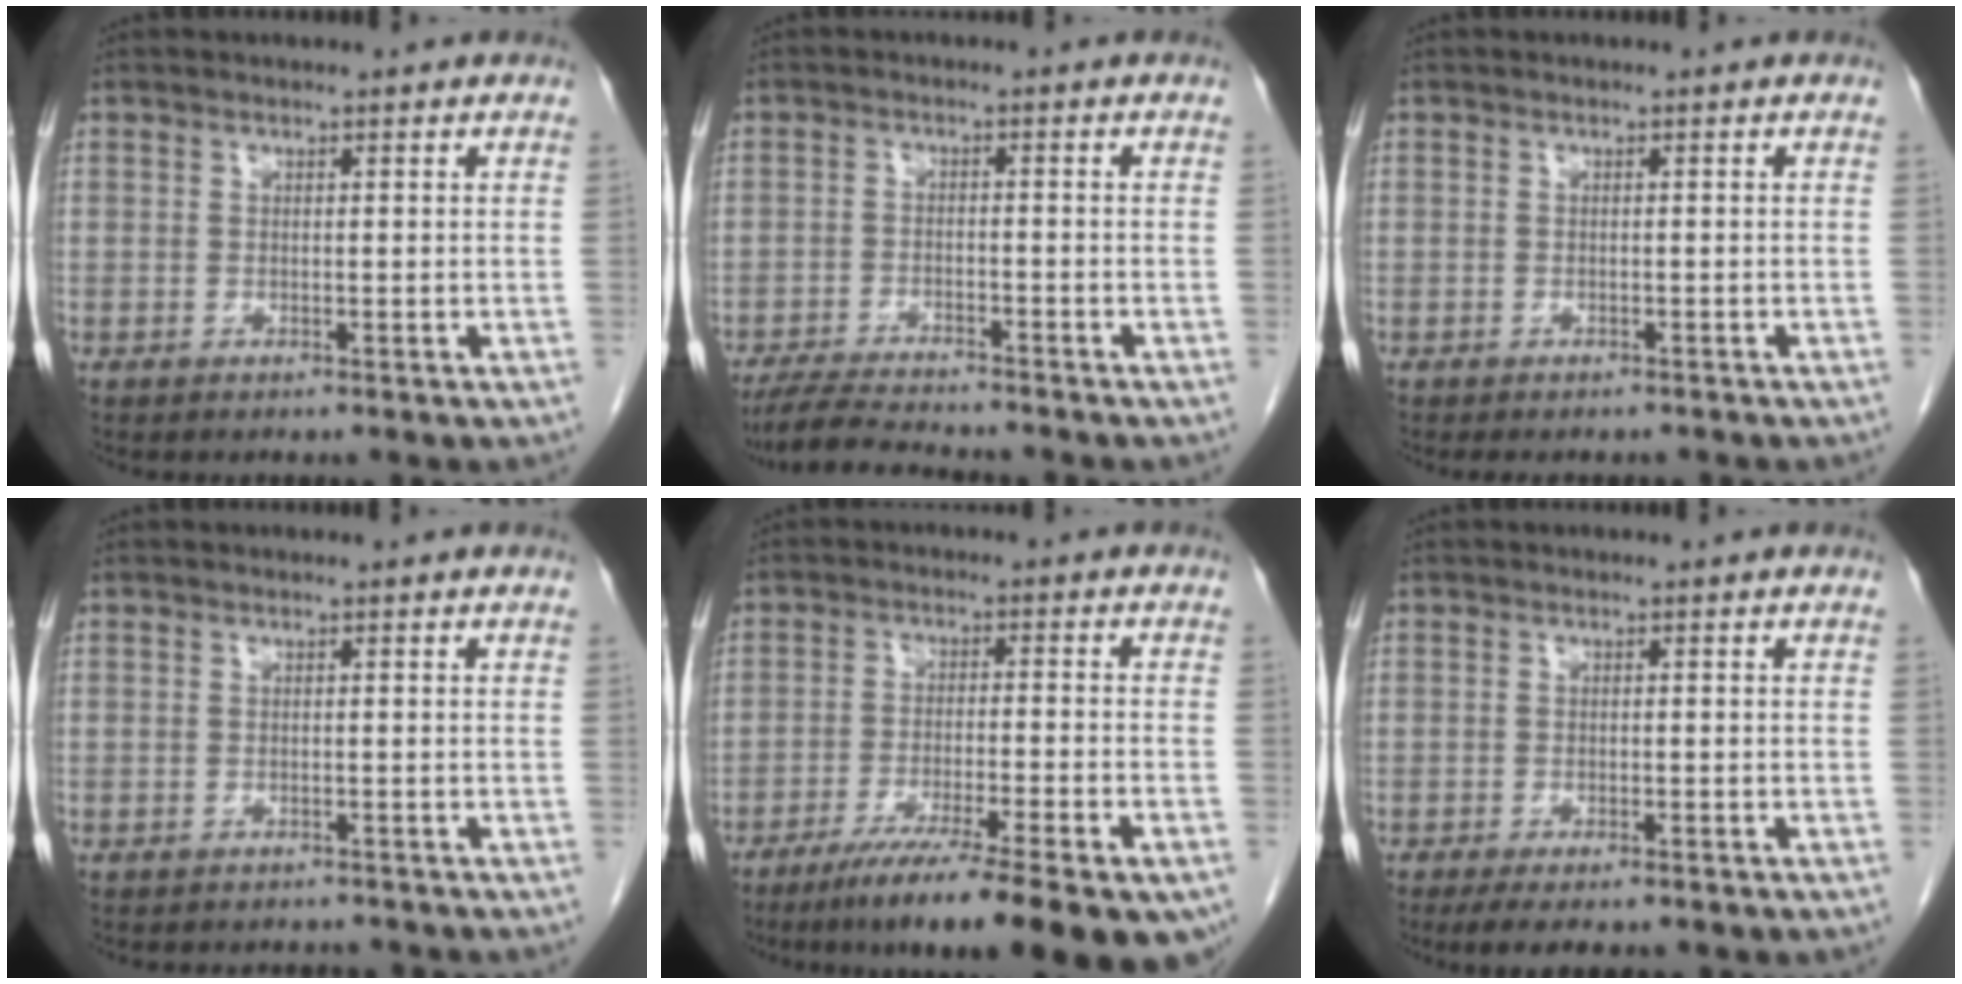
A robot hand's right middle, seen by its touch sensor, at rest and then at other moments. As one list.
[{"total": 7.9, "force": [-7.2, 0.5, 3.2], "torque": [-0.053, -0.021, -0.121]}, {"total": 4.5, "force": [-3.9, 1.7, 1.5], "torque": [-0.013, -0.002, -0.046]}, {"total": 3.0, "force": [-2.9, 1.0, 0.2], "torque": [0.000, -0.001, -0.037]}, {"total": 17.8, "force": [-12.8, 1.6, 12.3], "torque": [-0.133, -0.028, -0.196]}, {"total": 6.5, "force": [-4.8, 1.9, 3.9], "torque": [-0.050, -0.011, -0.065]}]